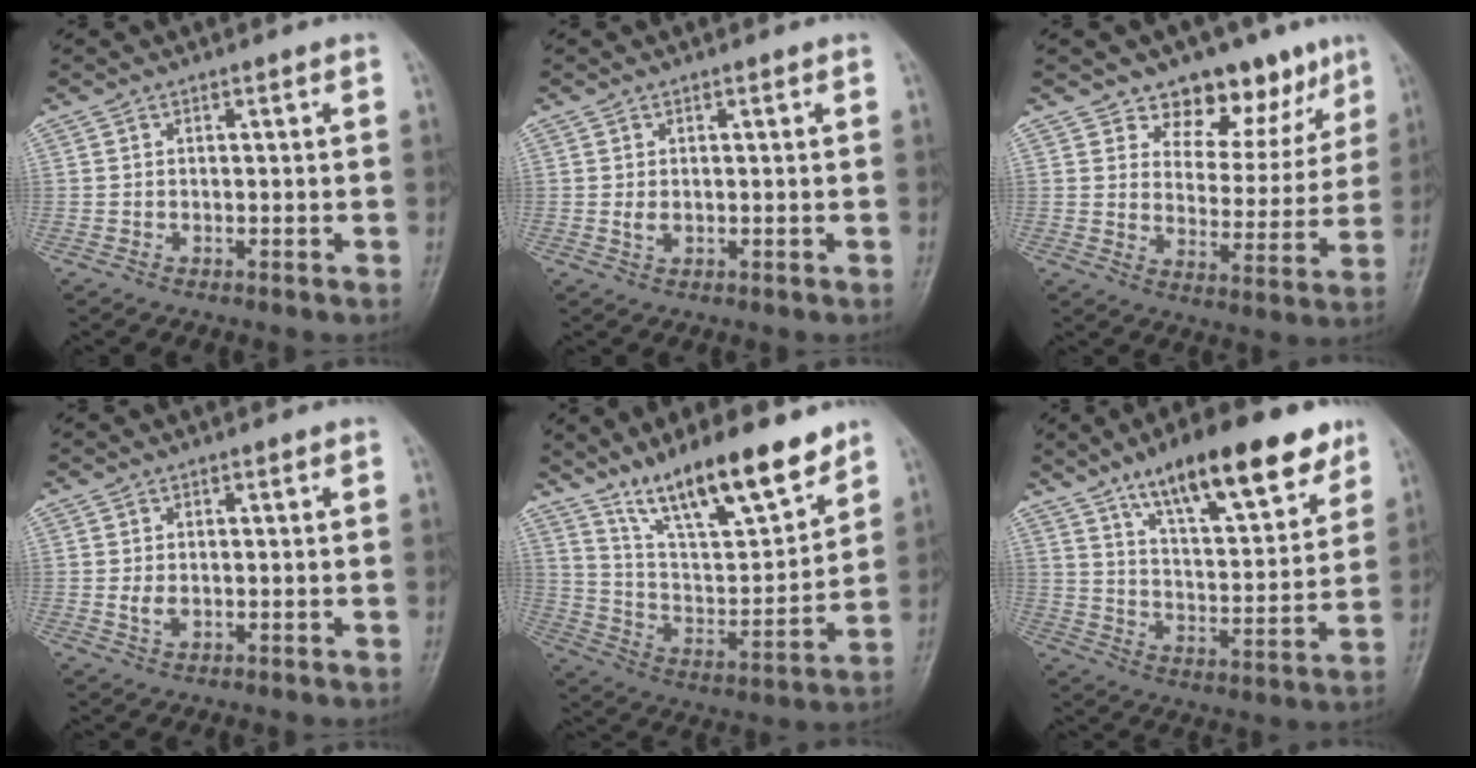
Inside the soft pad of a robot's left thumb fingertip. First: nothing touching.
{"total": 1.9, "force": [0.5, 1.1, 1.5], "torque": [-0.022, -0.004, 0.011]}
{"total": 13.2, "force": [9.3, 7.5, 5.6], "torque": [-0.018, -0.052, 0.134]}
{"total": 2.4, "force": [0.4, 1.4, 1.9], "torque": [-0.028, -0.006, 0.011]}
{"total": 19.1, "force": [14.0, 4.9, 12.0], "torque": [-0.162, -0.075, 0.250]}
{"total": 20.5, "force": [13.2, 6.6, 14.1], "torque": [-0.182, -0.049, 0.215]}